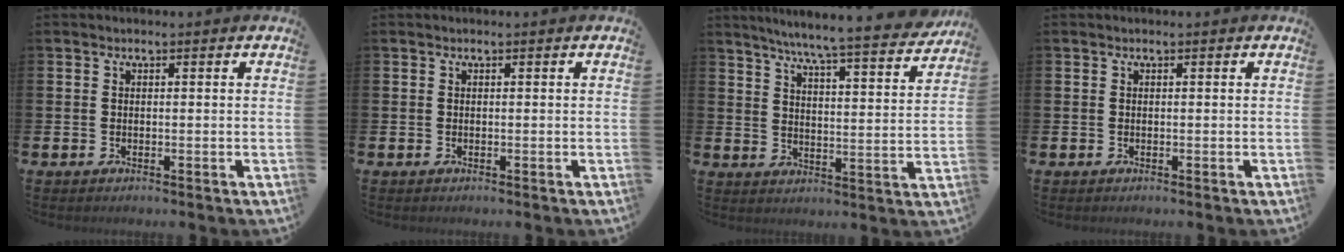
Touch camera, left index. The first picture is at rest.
{"total": 0.0}
{"total": 7.3, "force": [6.8, -0.3, 2.7], "torque": [-0.067, -0.052, 0.114]}
{"total": 0.0}